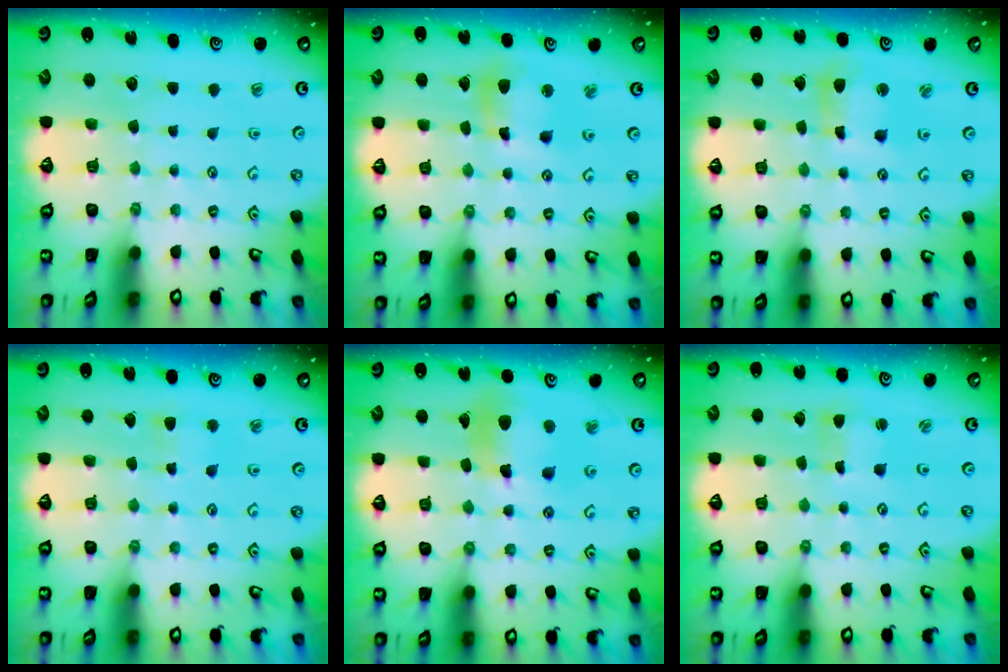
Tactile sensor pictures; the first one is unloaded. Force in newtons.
{"total": 9.7, "press": 9.7, "slide": 1.2}
{"total": 6.6, "press": 6.5, "slide": 1.1}
{"total": 3.5, "press": 3.5, "slide": 0.5}
{"total": 12.1, "press": 12.0, "slide": 1.5}
{"total": 1.4, "press": 1.3, "slide": 0.3}